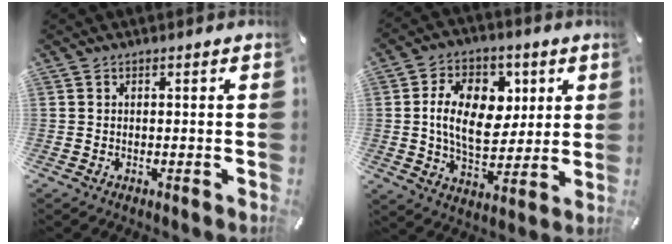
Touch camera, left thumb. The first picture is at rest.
{"total": 15.4, "force": [2.7, 10.4, 11.1], "torque": [-0.199, 0.013, 0.045]}